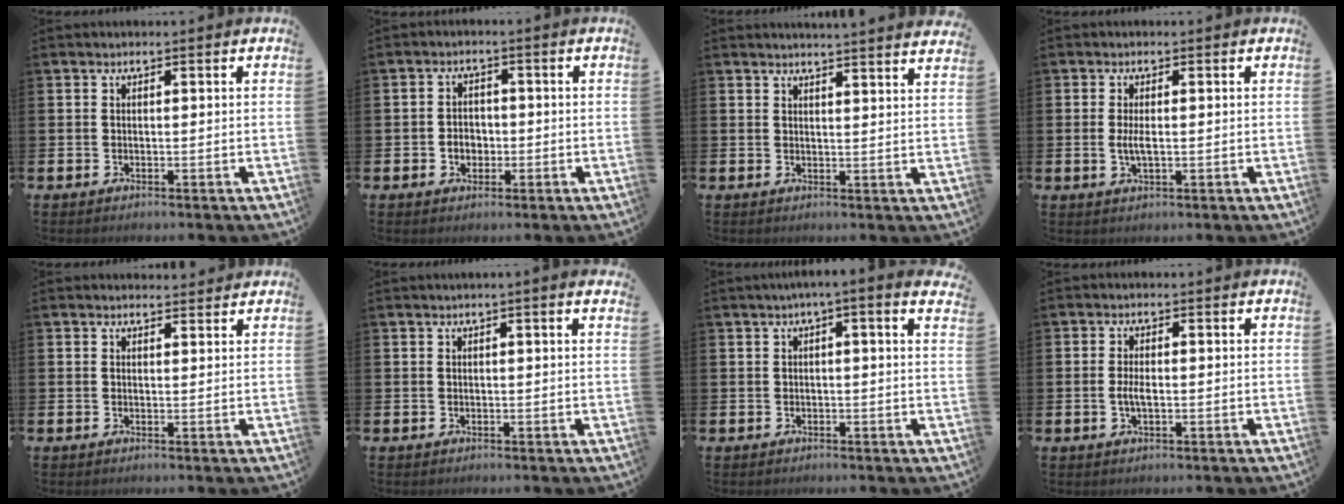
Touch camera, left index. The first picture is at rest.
{"total": 2.6, "force": [-0.7, 2.1, 1.3], "torque": [-0.018, 0.002, -0.018]}
{"total": 3.1, "force": [3.1, -0.7, -0.1], "torque": [0.008, -0.025, 0.053]}
{"total": 2.2, "force": [0.0, 0.7, 2.1], "torque": [-0.038, 0.000, -0.002]}
{"total": 1.5, "force": [1.5, 0.3, 0.0], "torque": [0.005, -0.004, 0.026]}
{"total": 0.7, "force": [0.3, -0.3, 0.6], "torque": [-0.015, 0.002, 0.006]}
{"total": 2.2, "force": [1.4, -0.2, 1.7], "torque": [-0.023, -0.005, 0.021]}
{"total": 2.1, "force": [-0.3, 0.9, 1.9], "torque": [-0.035, 0.000, -0.007]}